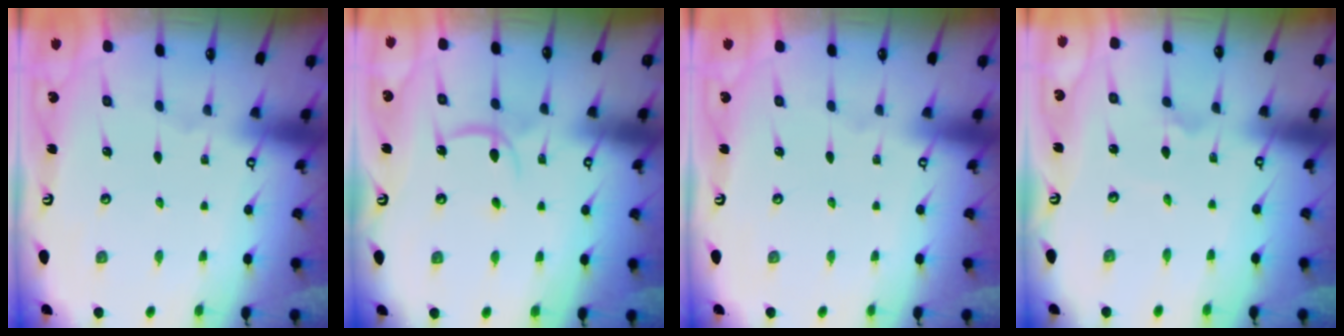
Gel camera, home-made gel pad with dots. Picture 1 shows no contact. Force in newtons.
{"total": 6.9, "press": 6.8, "slide": 0.9}
{"total": 0.0}
{"total": 1.8, "press": 1.7, "slide": 0.4}